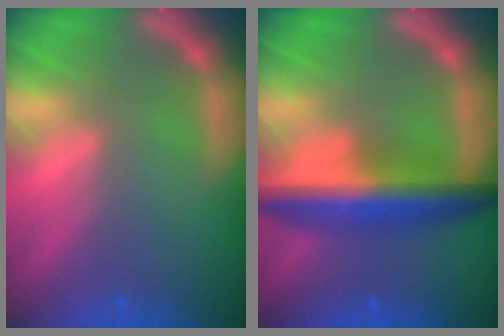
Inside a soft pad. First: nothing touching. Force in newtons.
{"total": 8.0}